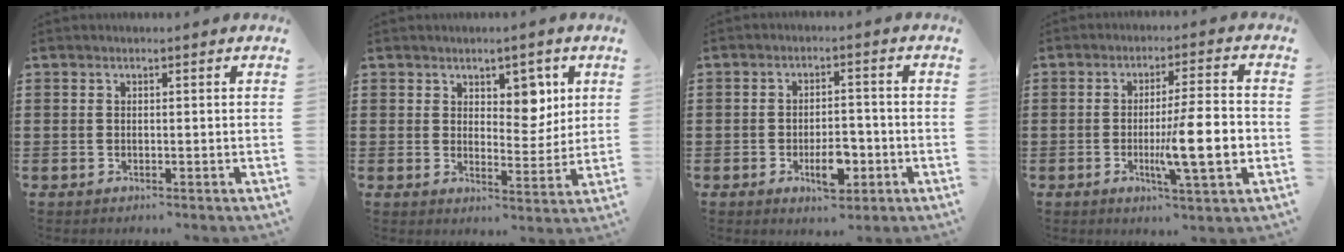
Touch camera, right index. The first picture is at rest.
{"total": 5.0, "force": [2.8, 3.3, 2.6], "torque": [-0.040, -0.002, 0.046]}
{"total": 5.8, "force": [-2.2, 2.7, 4.6], "torque": [-0.072, 0.005, -0.041]}
{"total": 11.0, "force": [-2.1, 1.6, 10.7], "torque": [-0.164, -0.012, -0.038]}